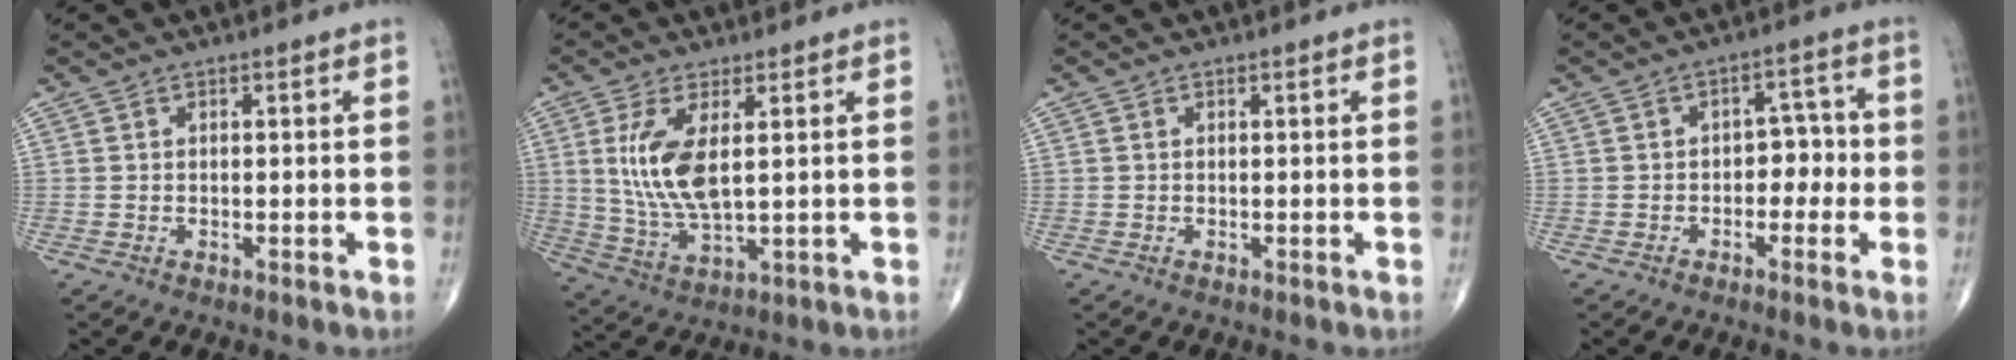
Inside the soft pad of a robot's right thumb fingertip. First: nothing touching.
{"total": 10.6, "force": [2.2, 4.1, 9.5], "torque": [-0.204, -0.017, 0.053]}
{"total": 0.0}
{"total": 3.3, "force": [-0.7, 2.3, 2.2], "torque": [-0.009, 0.013, -0.018]}